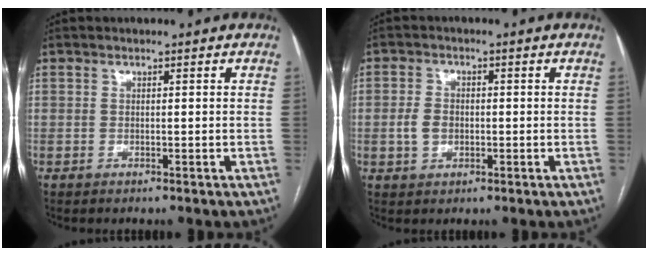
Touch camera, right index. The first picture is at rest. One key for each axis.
{"total": 3.6, "fx": -0.4, "fy": 2.7, "fz": 2.3, "tx": -0.050, "ty": 0.009, "tz": -0.005}